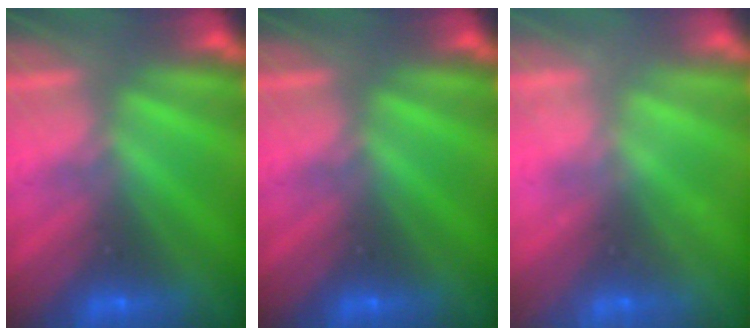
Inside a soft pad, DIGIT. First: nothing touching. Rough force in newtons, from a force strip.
{"total": 0.0}
{"total": 2.1}